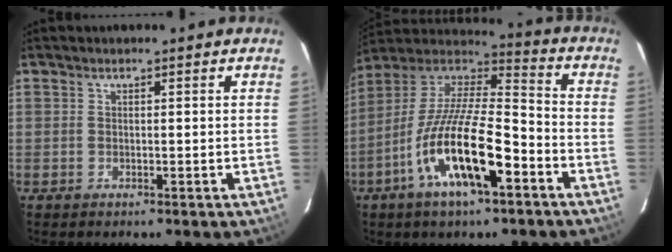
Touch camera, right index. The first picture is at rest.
{"total": 19.4, "force": [-8.6, 5.6, 16.4], "torque": [-0.308, -0.021, -0.165]}